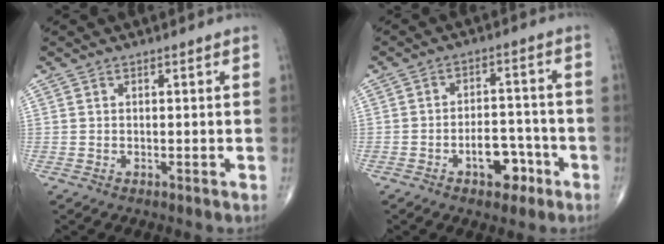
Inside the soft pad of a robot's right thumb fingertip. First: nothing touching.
{"total": 7.3, "force": [-3.6, 4.2, 4.8], "torque": [-0.047, 0.036, -0.053]}